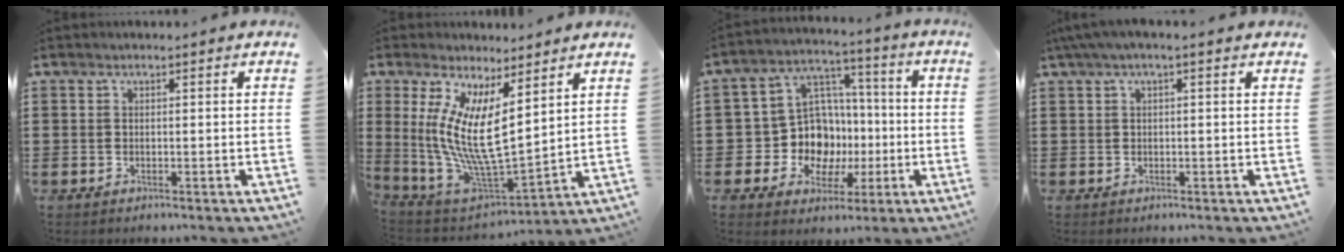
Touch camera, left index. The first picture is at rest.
{"total": 12.0, "force": [3.5, 3.4, 11.0], "torque": [-0.251, -0.038, 0.062]}
{"total": 11.7, "force": [-2.0, 10.6, 4.4], "torque": [-0.116, 0.012, -0.026]}
{"total": 1.7, "force": [0.2, 0.3, 1.6], "torque": [-0.030, 0.001, 0.003]}